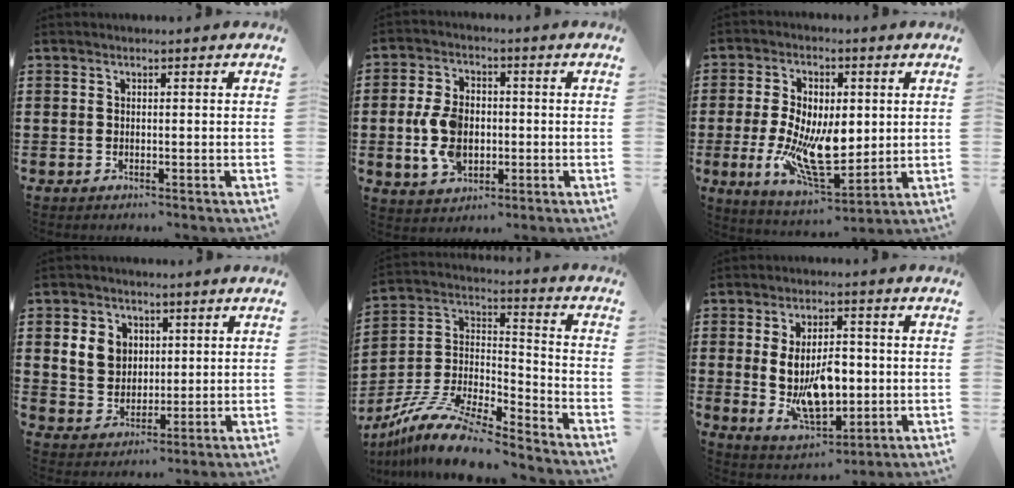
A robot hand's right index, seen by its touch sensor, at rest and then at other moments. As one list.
[{"total": 8.7, "force": [-0.8, 5.9, 6.3], "torque": [-0.158, 0.005, -0.021]}, {"total": 12.2, "force": [-1.4, 6.4, 10.2], "torque": [-0.192, -0.007, -0.017]}, {"total": 6.0, "force": [1.8, 5.3, 2.4], "torque": [-0.068, 0.018, 0.034]}, {"total": 12.0, "force": [-10.2, 2.6, 5.8], "torque": [-0.129, 0.022, -0.206]}, {"total": 9.7, "force": [-0.5, 5.2, 8.2], "torque": [-0.141, -0.007, -0.016]}]